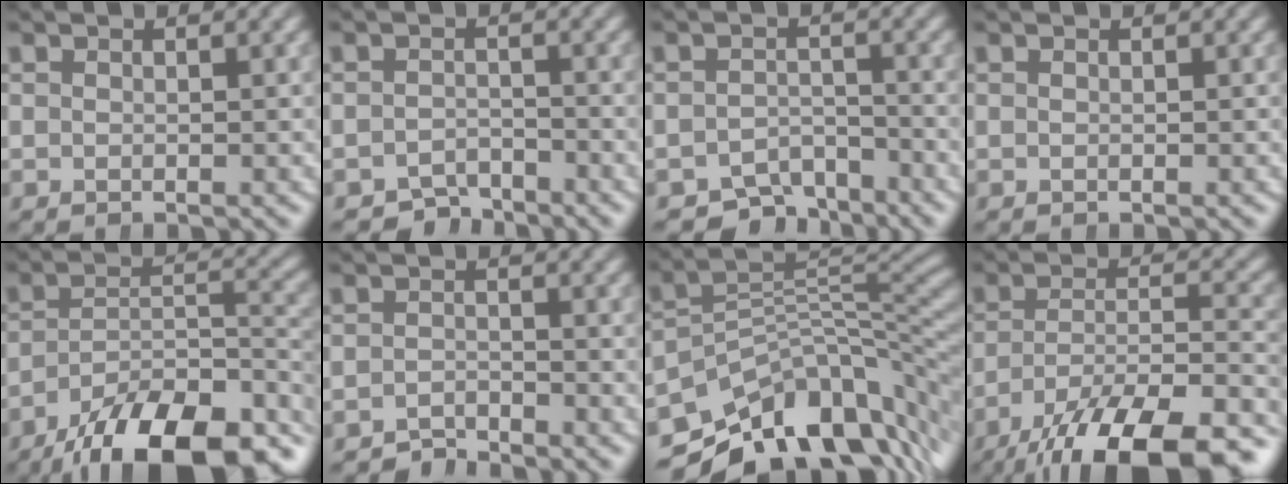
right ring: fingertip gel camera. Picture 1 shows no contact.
{"total": 3.4, "force": [-3.3, 1.1, 0.0], "torque": [0.005, -0.015, -0.053]}
{"total": 5.6, "force": [-4.9, 2.6, 0.9], "torque": [0.001, -0.017, -0.080]}
{"total": 0.0}
{"total": 15.0, "force": [-10.0, 7.0, 8.7], "torque": [-0.122, -0.037, -0.136]}
{"total": 2.5, "force": [-2.5, 0.4, -0.3], "torque": [0.002, -0.008, -0.045]}
{"total": 15.8, "force": [-8.9, 8.7, 9.7], "torque": [-0.133, -0.031, -0.123]}
{"total": 12.4, "force": [-7.3, 5.7, 8.2], "torque": [-0.132, -0.042, -0.089]}